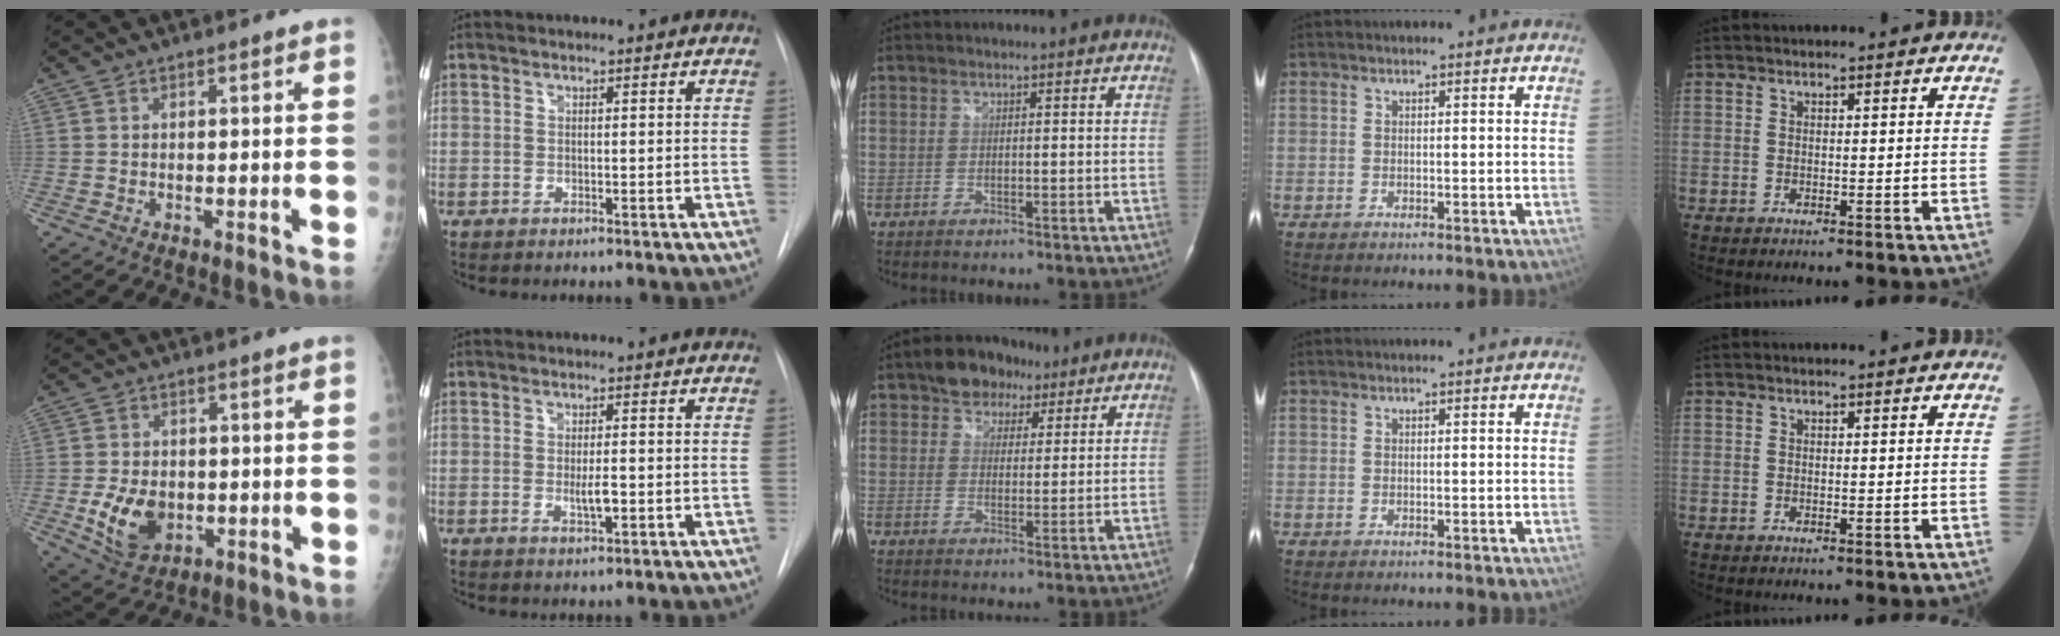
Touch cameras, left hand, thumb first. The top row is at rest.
{"thumb": {"total": 9.0, "force": [-1.6, 6.4, 6.2], "torque": [-0.094, -0.006, -0.016]}, "index": {"total": 2.5, "force": [-0.4, 0.6, 2.4], "torque": [-0.046, -0.003, -0.006]}, "middle": {"total": 6.9, "force": [4.5, 4.5, 2.8], "torque": [-0.041, 0.021, 0.073]}}